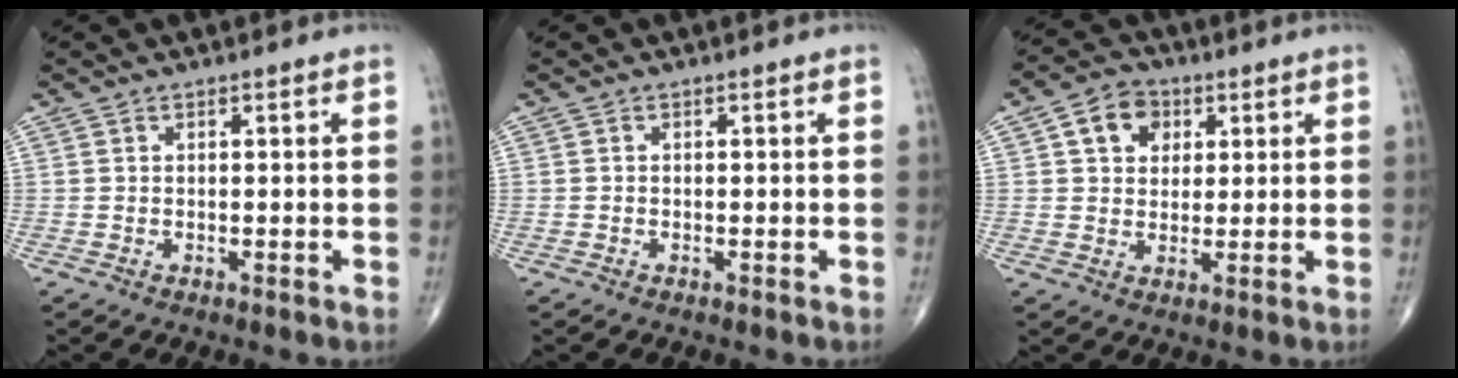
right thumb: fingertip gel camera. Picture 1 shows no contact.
{"total": 0.0}
{"total": 7.5, "force": [2.5, 5.9, 4.0], "torque": [-0.039, 0.001, 0.035]}